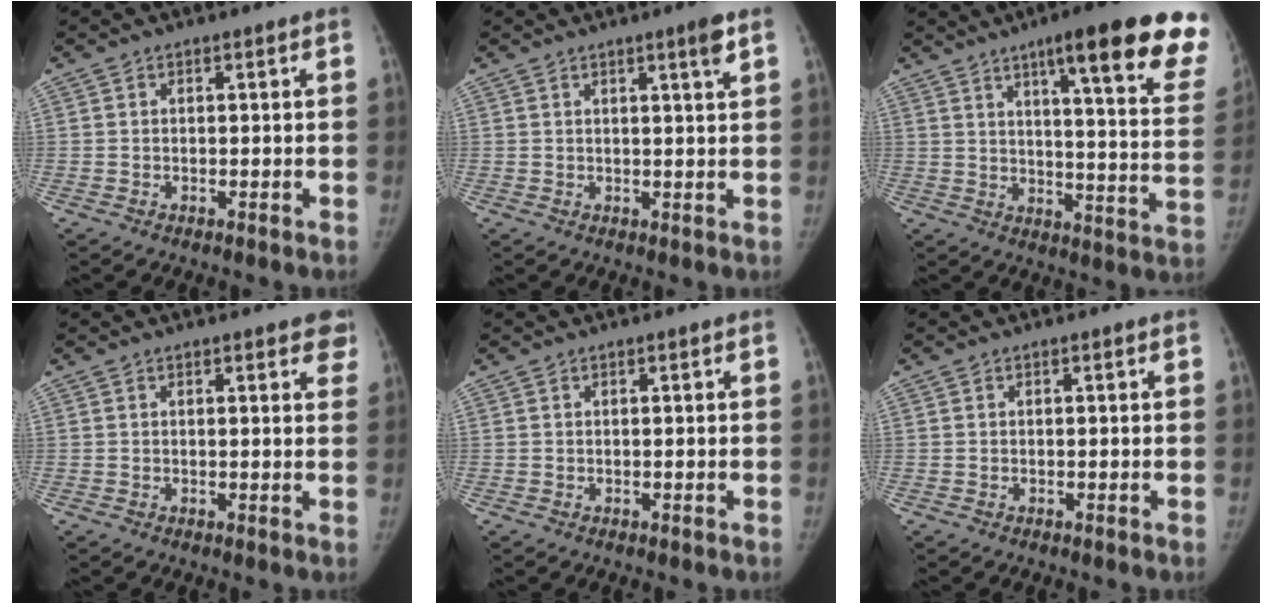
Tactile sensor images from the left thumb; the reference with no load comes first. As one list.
[{"total": 2.8, "force": [1.6, -0.2, 2.3], "torque": [-0.034, -0.011, 0.026]}, {"total": 24.5, "force": [15.3, 4.0, 18.7], "torque": [-0.219, -0.059, 0.194]}, {"total": 4.4, "force": [3.1, 1.7, 2.6], "torque": [0.000, -0.006, 0.027]}, {"total": 0.0}, {"total": 0.0}]